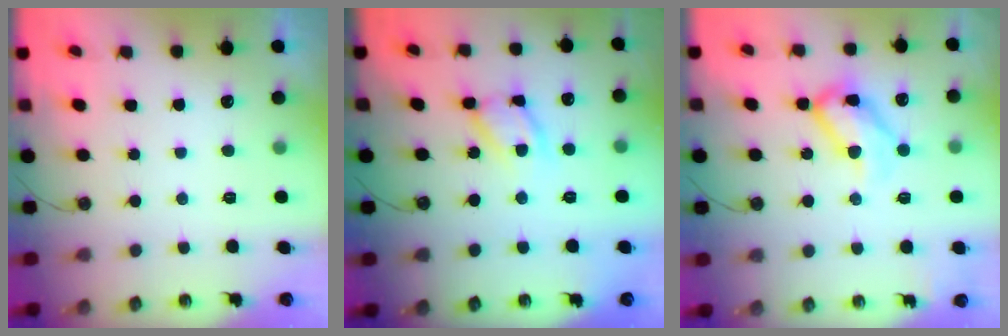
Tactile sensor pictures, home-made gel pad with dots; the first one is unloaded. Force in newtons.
{"total": 12.2, "press": 12.2, "slide": 0.4}
{"total": 15.8, "press": 15.7, "slide": 1.1}